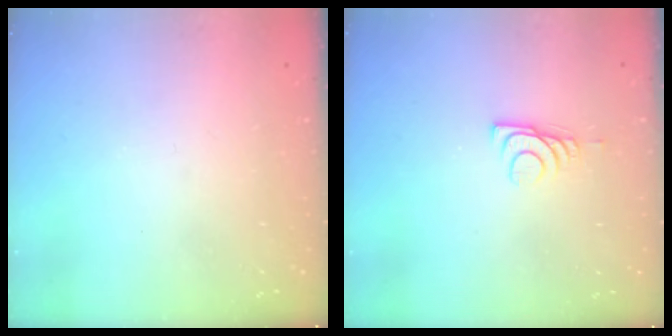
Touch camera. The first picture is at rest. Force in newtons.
{"total": 6.6, "press": 6.6, "slide": 0.9}